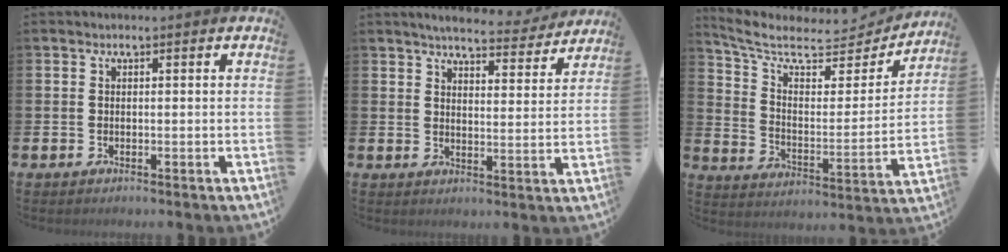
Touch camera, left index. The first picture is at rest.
{"total": 5.0, "force": [4.8, 0.7, 1.1], "torque": [-0.026, -0.033, 0.079]}
{"total": 7.9, "force": [6.9, 2.9, 2.5], "torque": [-0.081, -0.054, 0.115]}